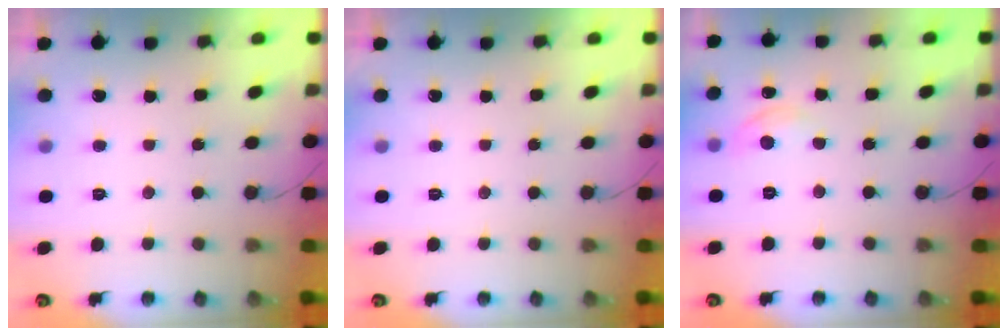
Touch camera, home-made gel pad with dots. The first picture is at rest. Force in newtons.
{"total": 0.0}
{"total": 5.5, "press": 5.5, "slide": 0.6}